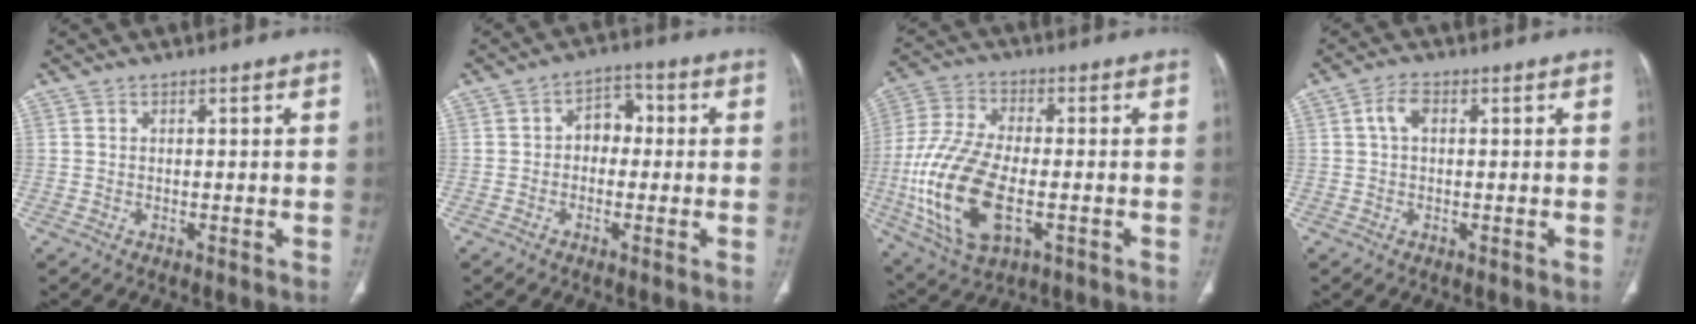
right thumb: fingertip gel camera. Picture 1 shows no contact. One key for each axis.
{"total": 5.3, "fx": -0.1, "fy": 3.9, "fz": 3.5, "tx": -0.026, "ty": 0.022, "tz": -0.015}
{"total": 18.7, "fx": -4.0, "fy": 9.3, "fz": 15.7, "tx": -0.336, "ty": 0.005, "tz": -0.065}
{"total": 3.2, "fx": 0.6, "fy": 1.9, "fz": 2.5, "tx": -0.050, "ty": 0.011, "tz": 0.009}